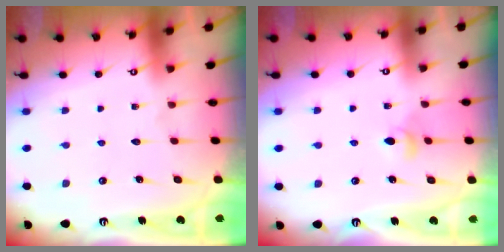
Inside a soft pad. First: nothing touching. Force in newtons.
{"total": 3.5, "press": 3.4, "slide": 0.6}